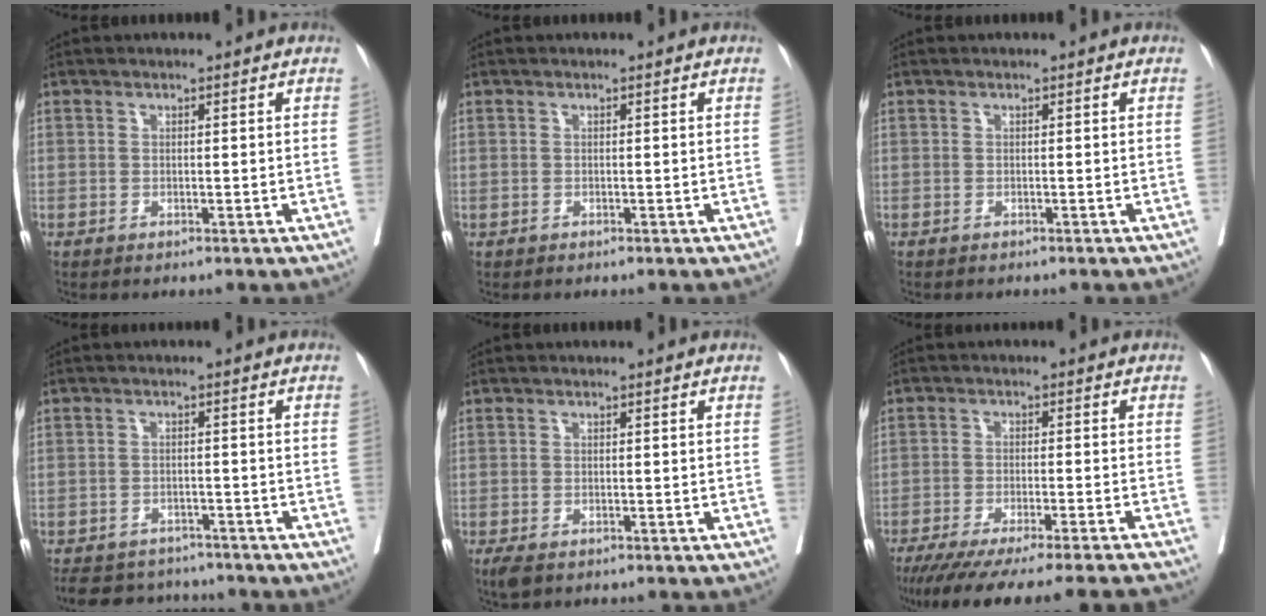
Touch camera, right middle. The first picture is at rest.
{"total": 0.0}
{"total": 1.2, "force": [-1.1, 0.1, 0.5], "torque": [-0.009, -0.002, -0.014]}
{"total": 9.4, "force": [-8.8, 2.9, 1.9], "torque": [-0.036, 0.006, -0.118]}
{"total": 2.6, "force": [-1.8, 1.2, 1.4], "torque": [-0.030, -0.008, -0.028]}
{"total": 18.9, "force": [-16.7, -1.1, 8.8], "torque": [-0.106, -0.067, -0.240]}